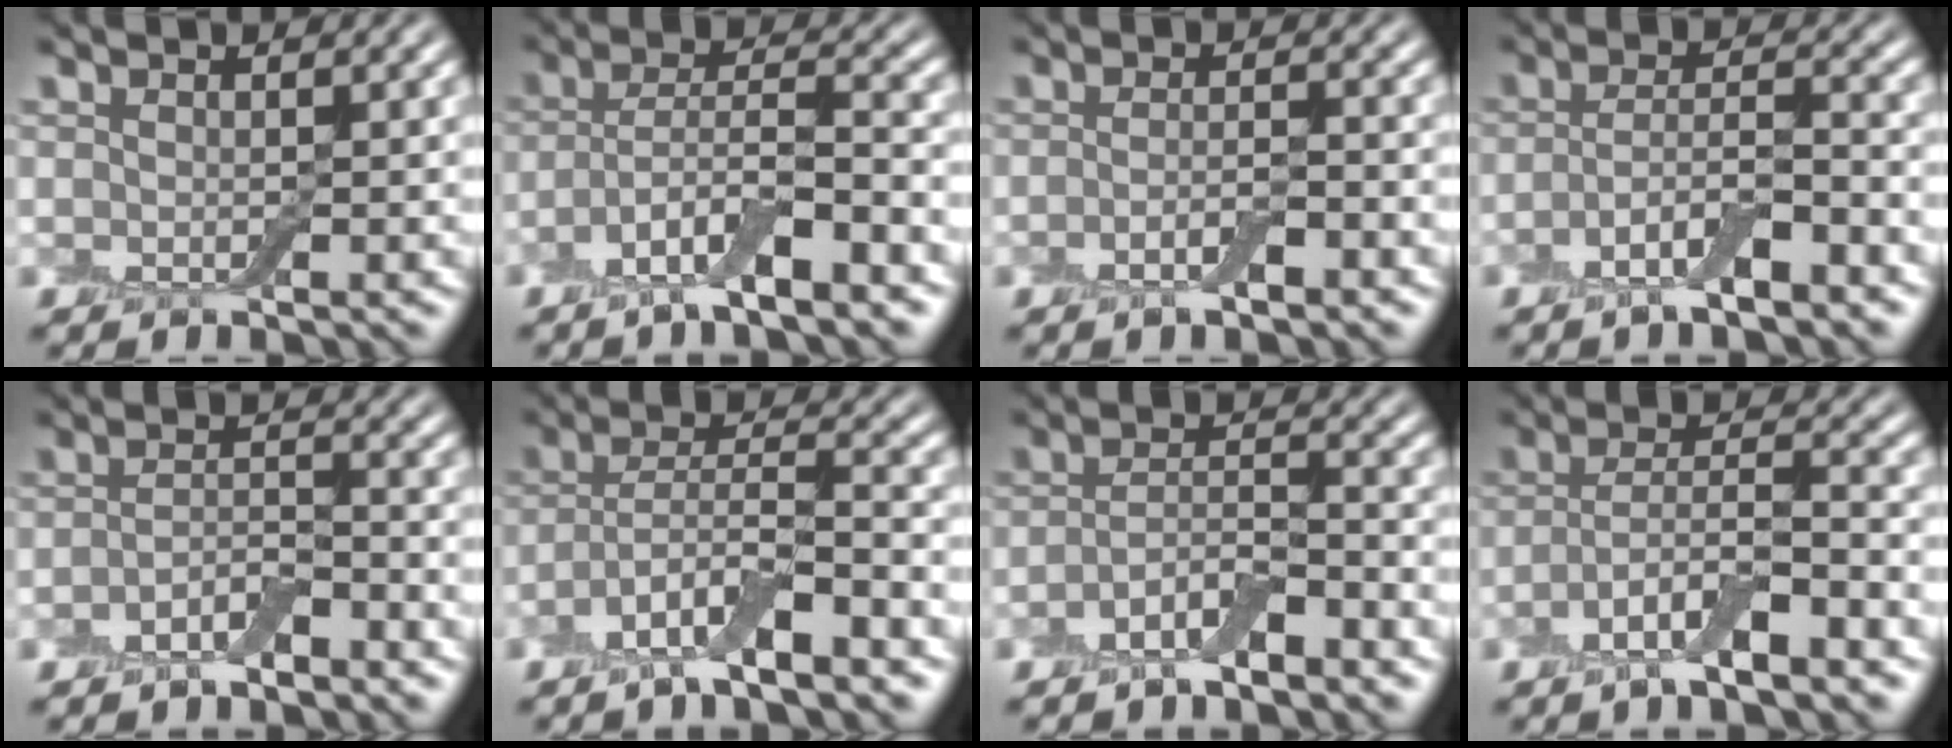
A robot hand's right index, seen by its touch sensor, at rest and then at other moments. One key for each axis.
{"total": 5.6, "fx": -3.2, "fy": 1.1, "fz": 4.5, "tx": -0.082, "ty": 0.002, "tz": -0.065}
{"total": 1.9, "fx": -1.1, "fy": 0.4, "fz": 1.5, "tx": -0.026, "ty": -0.003, "tz": -0.022}
{"total": 3.8, "fx": -2.2, "fy": 1.0, "fz": 3.0, "tx": -0.056, "ty": 0.003, "tz": -0.046}
{"total": 2.5, "fx": -1.8, "fy": 0.8, "fz": 1.5, "tx": -0.024, "ty": 0.005, "tz": -0.035}
{"total": 5.6, "fx": -3.5, "fy": 1.1, "fz": 4.3, "tx": -0.079, "ty": 0.000, "tz": -0.071}
{"total": 3.4, "fx": -2.3, "fy": 1.0, "fz": 2.2, "tx": -0.041, "ty": 0.004, "tz": -0.047}
{"total": 5.0, "fx": -2.8, "fy": 1.1, "fz": 4.0, "tx": -0.074, "ty": 0.001, "tz": -0.056}